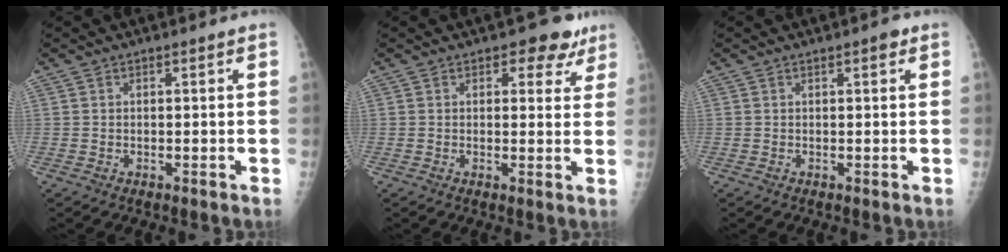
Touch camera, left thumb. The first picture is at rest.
{"total": 5.3, "force": [3.1, 3.3, 2.6], "torque": [0.012, -0.009, 0.031]}
{"total": 1.3, "force": [0.6, 0.4, 1.1], "torque": [-0.013, 0.001, 0.005]}